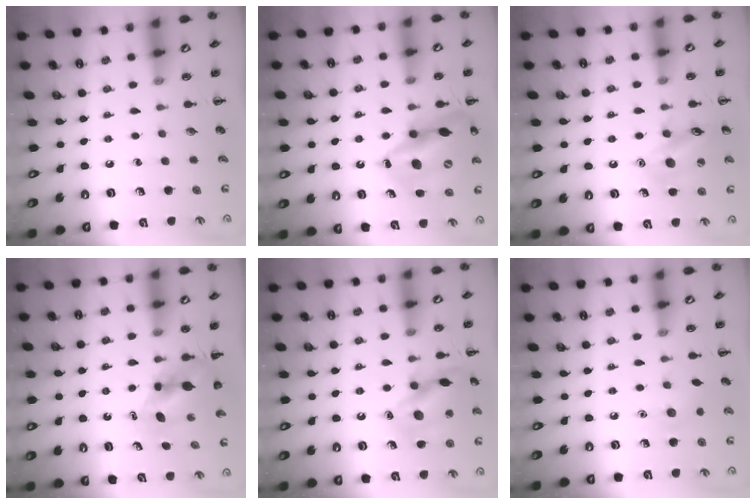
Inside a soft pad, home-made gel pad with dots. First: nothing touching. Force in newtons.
{"total": 17.0, "press": 16.5, "slide": 4.3}
{"total": 13.1, "press": 12.9, "slide": 2.3}
{"total": 5.6, "press": 5.6, "slide": 0.3}
{"total": 13.2, "press": 13.2, "slide": 1.0}
{"total": 5.2, "press": 5.0, "slide": 1.3}